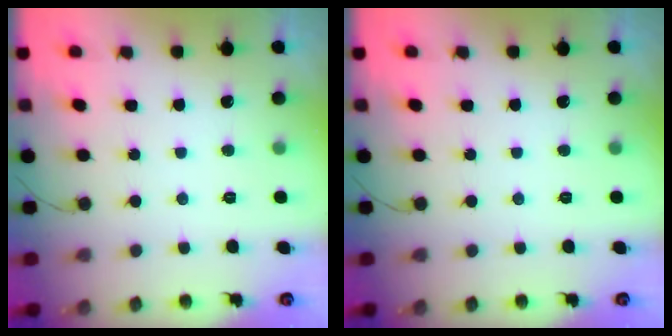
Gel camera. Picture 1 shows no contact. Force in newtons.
{"total": 0.0}